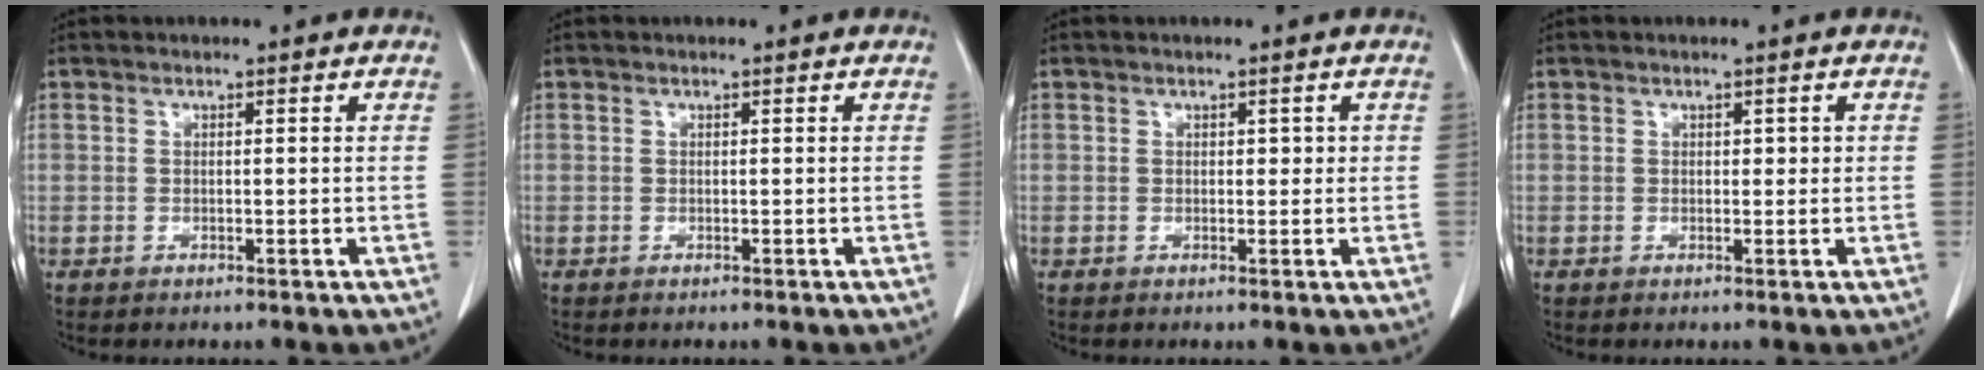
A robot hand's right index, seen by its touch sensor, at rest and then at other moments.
{"total": 0.0}
{"total": 1.3, "force": [0.2, 1.0, 0.9], "torque": [-0.008, 0.007, 0.003]}
{"total": 1.1, "force": [0.2, 0.8, 0.7], "torque": [-0.007, 0.004, 0.003]}